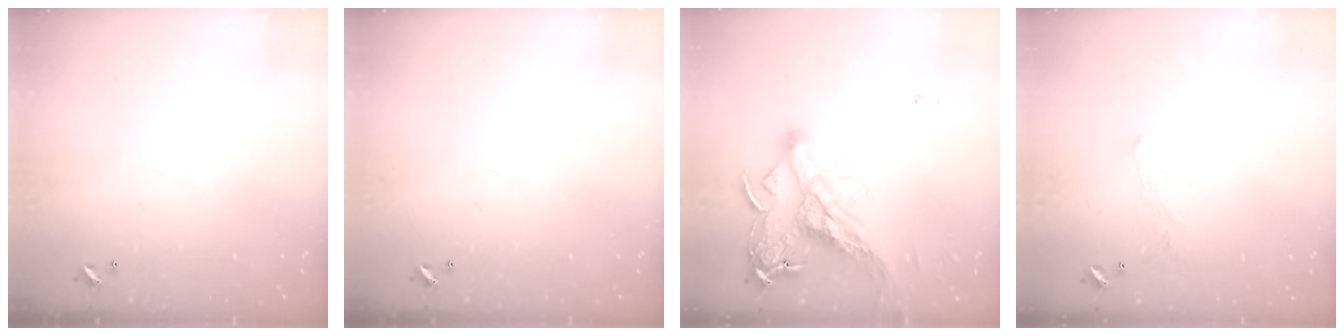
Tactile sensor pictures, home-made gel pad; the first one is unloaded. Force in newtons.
{"total": 0.0}
{"total": 10.7, "press": 10.6, "slide": 1.6}
{"total": 1.7, "press": 1.6, "slide": 0.6}